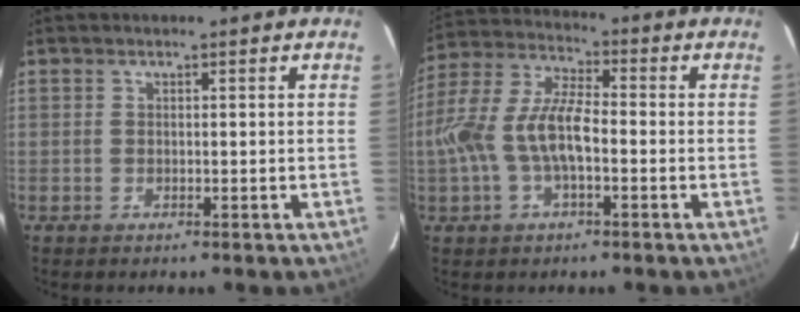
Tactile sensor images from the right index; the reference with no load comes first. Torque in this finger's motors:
{"motor_torque": [0.46, -0.17, 0.74, 0.21]}